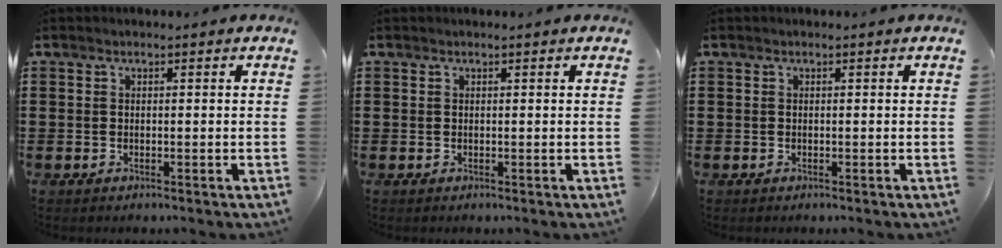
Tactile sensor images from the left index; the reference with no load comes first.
{"total": 0.0}
{"total": 0.0}